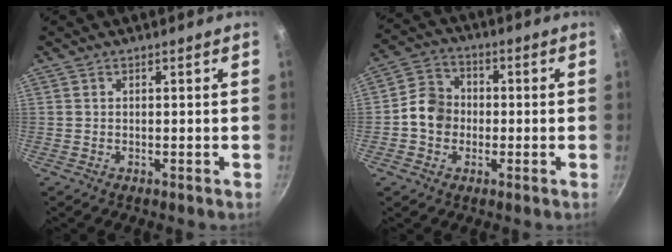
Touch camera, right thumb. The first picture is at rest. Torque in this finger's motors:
{"motor_torque": [0.92, 1.17, 0.70, -0.34, 0.06]}